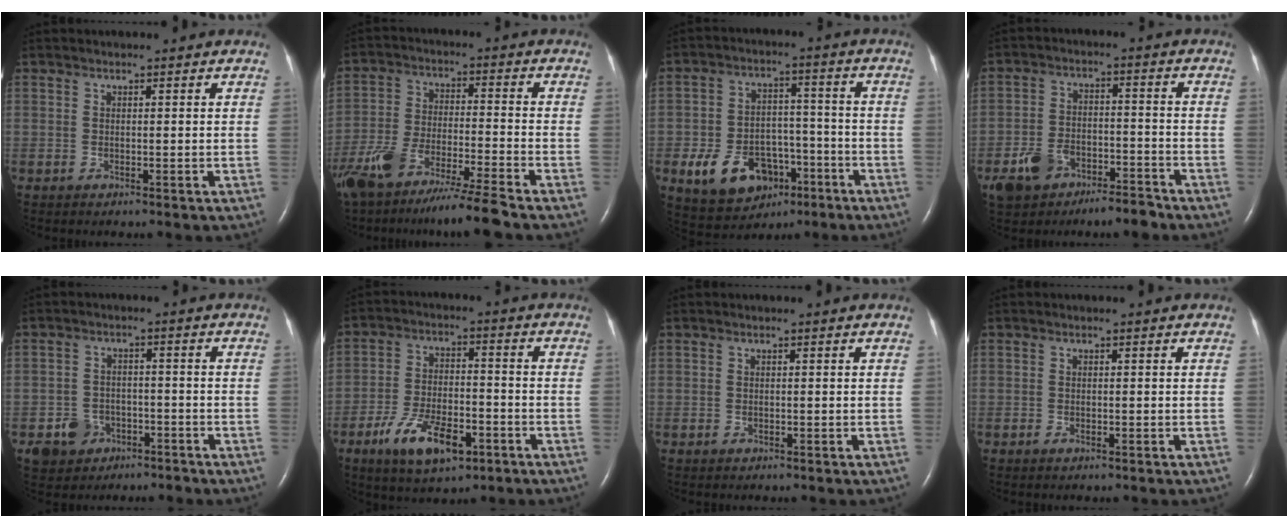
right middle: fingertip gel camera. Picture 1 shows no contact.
{"total": 14.0, "force": [-11.3, -0.1, 8.3], "torque": [-0.162, -0.031, -0.201]}
{"total": 12.1, "force": [-5.5, 8.0, 7.2], "torque": [-0.132, 0.014, -0.077]}
{"total": 8.3, "force": [-5.8, 4.1, 4.4], "torque": [-0.085, 0.013, -0.095]}
{"total": 5.2, "force": [-3.0, 4.2, 1.0], "torque": [-0.022, 0.009, -0.042]}
{"total": 10.8, "force": [-5.7, 4.6, 7.9], "torque": [-0.153, -0.003, -0.093]}
{"total": 0.0}
{"total": 0.6, "force": [-0.3, 0.2, 0.4], "torque": [-0.008, 0.000, -0.003]}